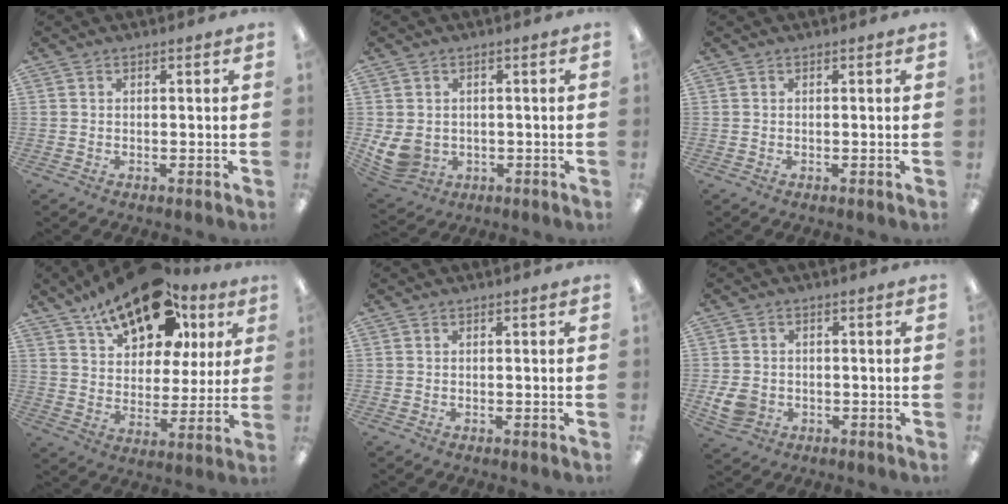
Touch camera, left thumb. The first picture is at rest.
{"total": 6.5, "force": [0.1, 5.6, 3.3], "torque": [-0.082, 0.002, 0.003]}
{"total": 0.0}
{"total": 19.2, "force": [12.7, 9.8, 10.6], "torque": [-0.172, -0.059, 0.220]}
{"total": 0.0}
{"total": 5.3, "force": [-1.0, 4.5, 2.6], "torque": [-0.056, 0.002, -0.019]}